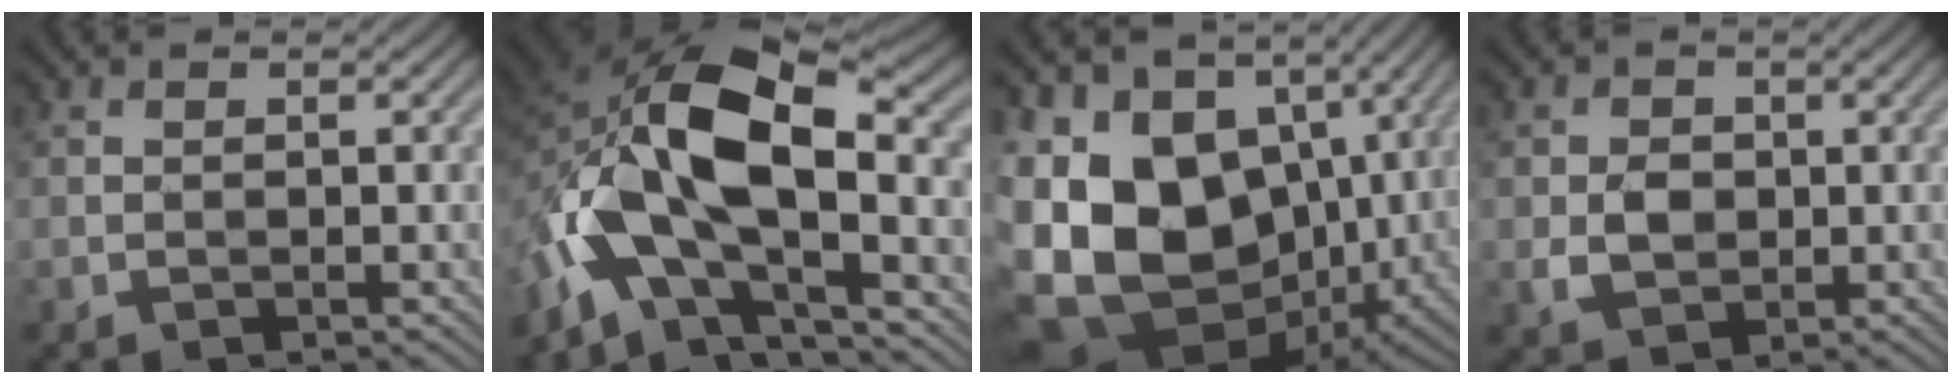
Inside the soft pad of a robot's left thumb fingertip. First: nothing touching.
{"total": 15.0, "force": [-3.5, 8.0, 12.2], "torque": [-0.219, -0.006, -0.066]}
{"total": 19.2, "force": [1.2, 14.2, 12.8], "torque": [-0.262, -0.008, 0.053]}
{"total": 3.4, "force": [-0.2, 2.9, 1.7], "torque": [-0.034, -0.004, -0.003]}